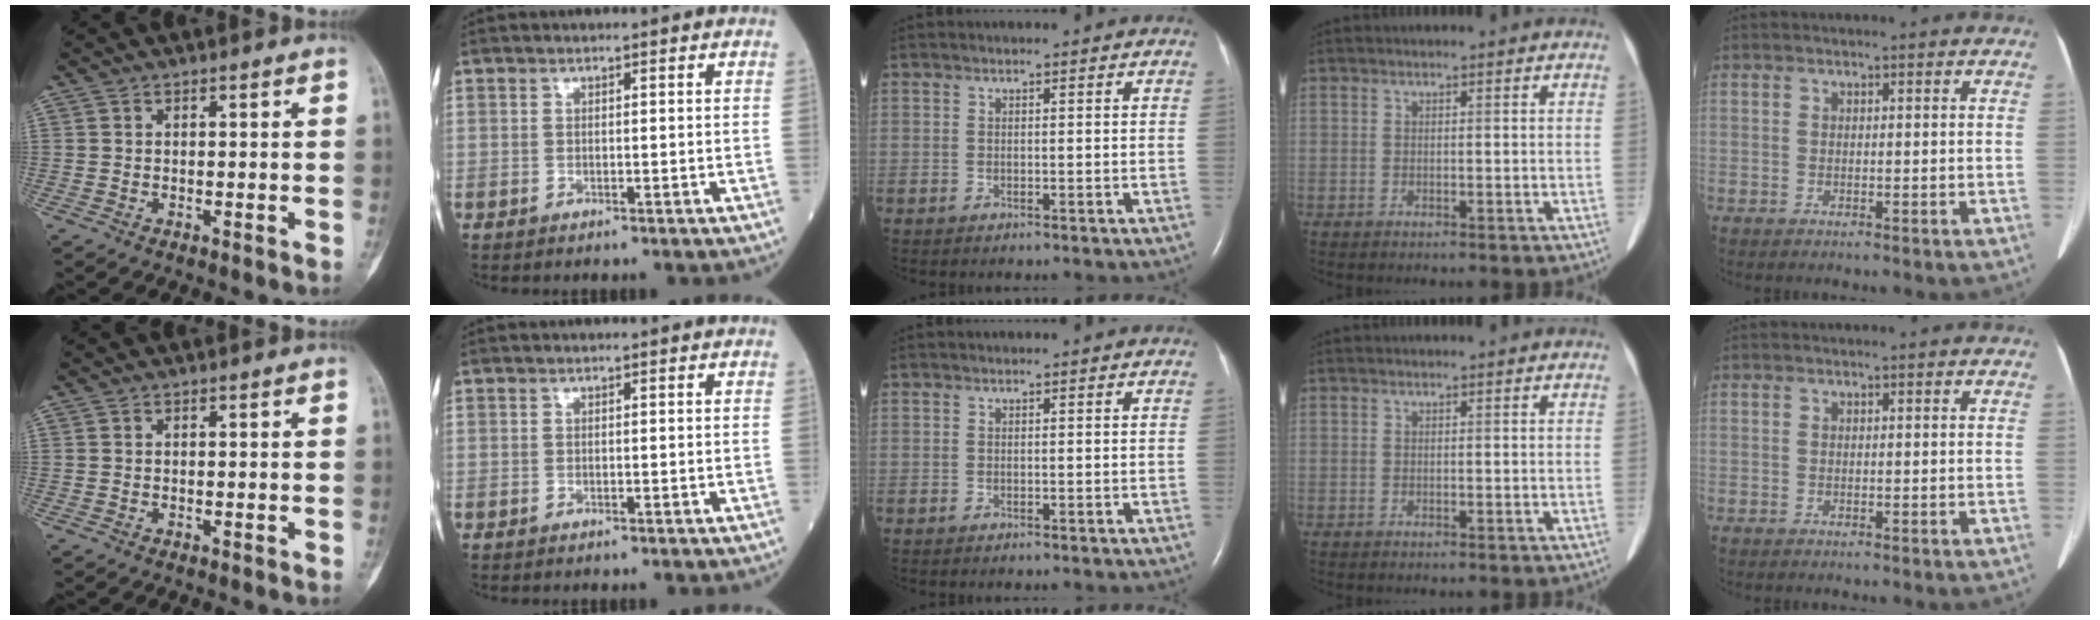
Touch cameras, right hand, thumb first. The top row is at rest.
{}